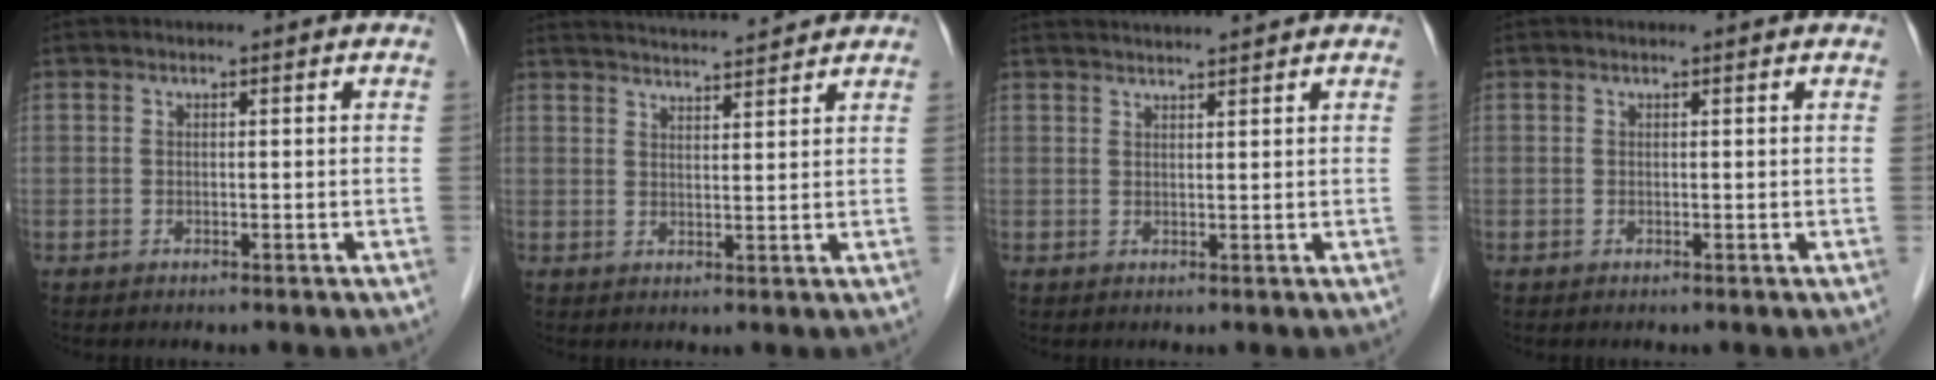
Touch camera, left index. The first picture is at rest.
{"total": 9.8, "force": [9.3, 0.2, 2.9], "torque": [-0.052, 0.019, 0.135]}
{"total": 6.2, "force": [5.9, -0.7, 1.8], "torque": [-0.029, 0.027, 0.083]}
{"total": 0.6, "force": [0.6, 0.0, 0.1], "torque": [-0.007, 0.000, 0.009]}